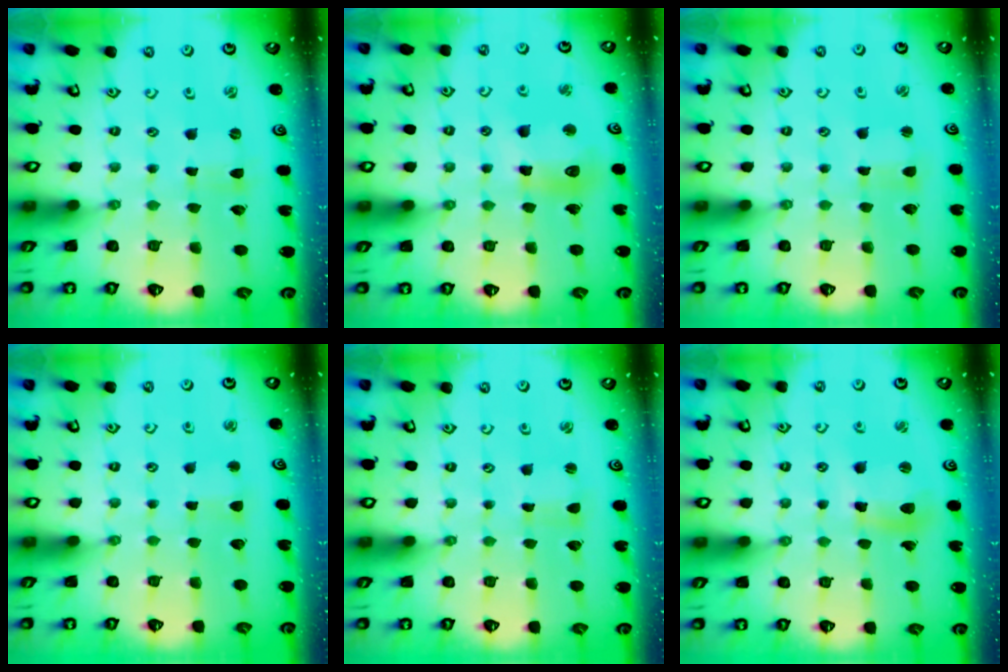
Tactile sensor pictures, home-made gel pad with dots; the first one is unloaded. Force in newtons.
{"total": 10.9, "press": 10.6, "slide": 2.3}
{"total": 2.5, "press": 2.5, "slide": 0.3}
{"total": 2.5, "press": 2.5, "slide": 0.3}
{"total": 1.0, "press": 1.0, "slide": 0.0}
{"total": 9.8, "press": 9.7, "slide": 1.3}